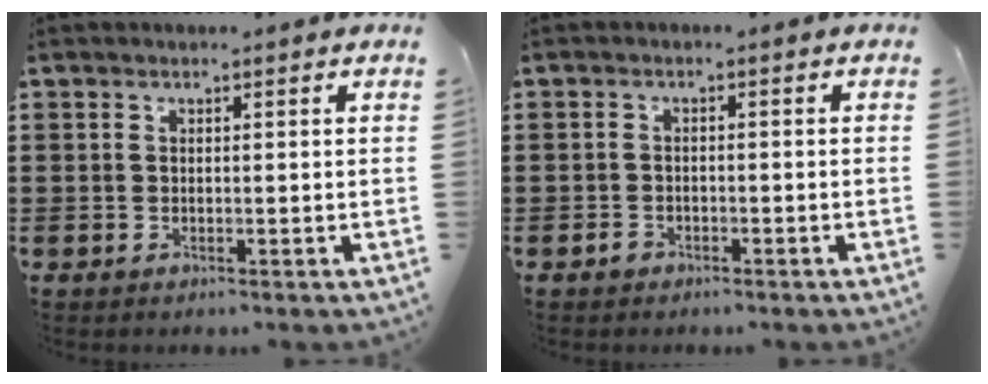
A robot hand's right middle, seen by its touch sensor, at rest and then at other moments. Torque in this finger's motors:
{"motor_torque": [1.07, -0.15, 0.15, 0.00]}